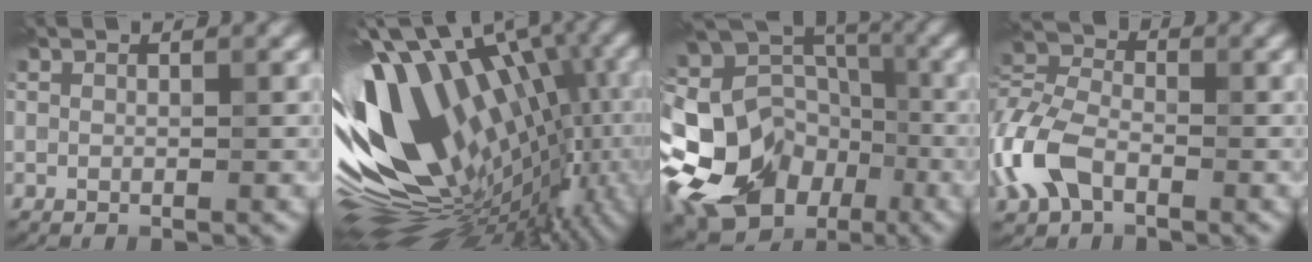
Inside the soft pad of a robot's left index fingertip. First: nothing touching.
{"total": 17.1, "force": [-0.2, 9.7, 14.1], "torque": [-0.258, 0.002, -0.006]}
{"total": 19.4, "force": [-7.3, 15.2, 9.5], "torque": [-0.210, -0.006, -0.134]}
{"total": 6.3, "force": [-2.7, 3.9, 4.2], "torque": [-0.102, 0.009, -0.071]}